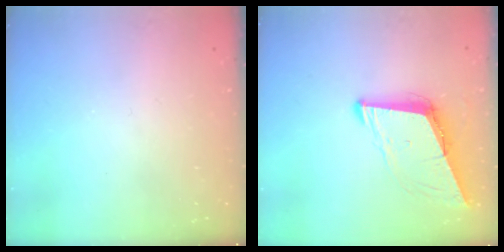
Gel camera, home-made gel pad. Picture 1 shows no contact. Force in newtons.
{"total": 8.6, "press": 7.8, "slide": 3.6}